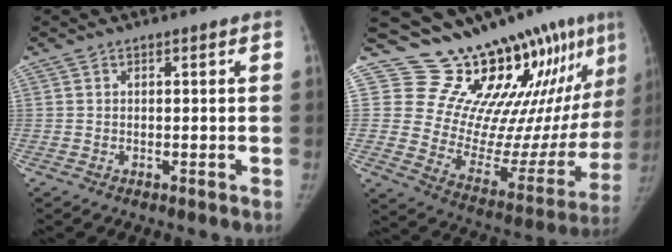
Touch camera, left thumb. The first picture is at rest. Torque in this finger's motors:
{"motor_torque": [0.32, 0.34, -0.29, -0.49, -0.18]}